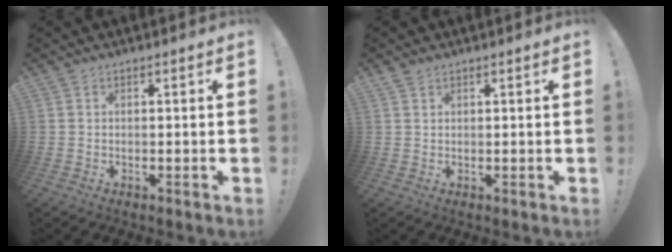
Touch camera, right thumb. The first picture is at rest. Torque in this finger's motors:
{"motor_torque": [-0.32, 0.08, 0.31, -0.13, 0.00]}